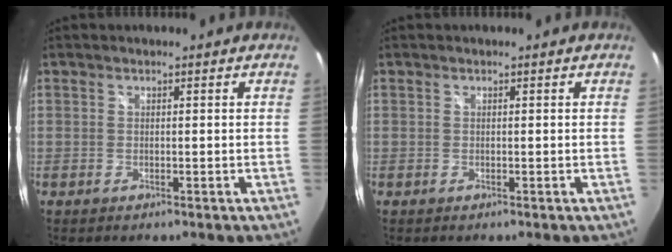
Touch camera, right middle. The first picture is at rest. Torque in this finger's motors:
{"motor_torque": [0.00, 0.00, 0.00, 0.01]}